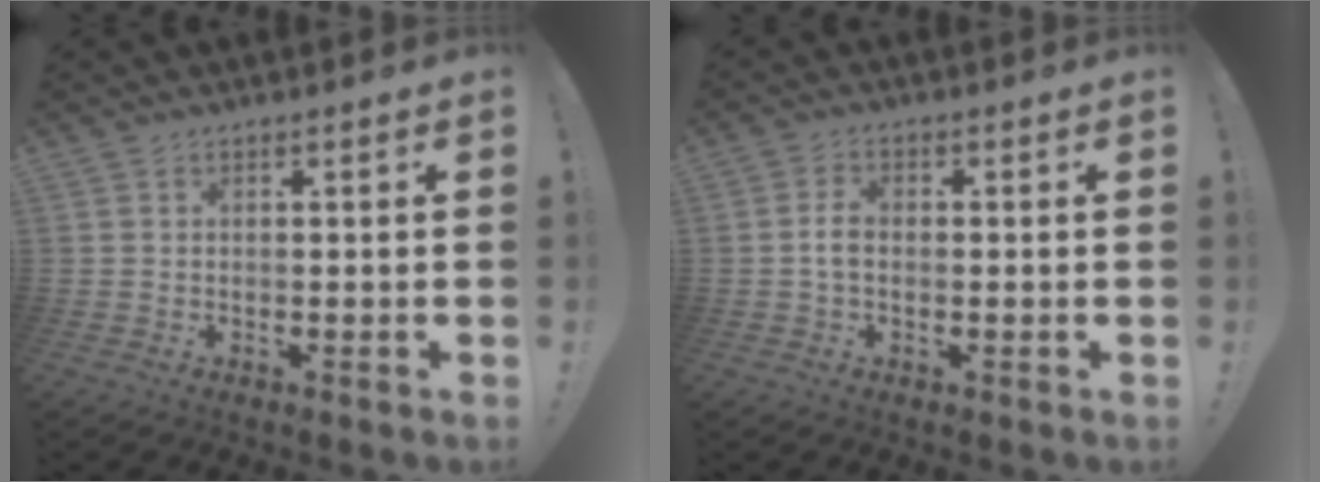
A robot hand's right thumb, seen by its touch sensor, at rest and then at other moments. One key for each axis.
{"total": 3.5, "fx": -0.4, "fy": 2.2, "fz": 2.7, "tx": -0.054, "ty": 0.008, "tz": -0.008}